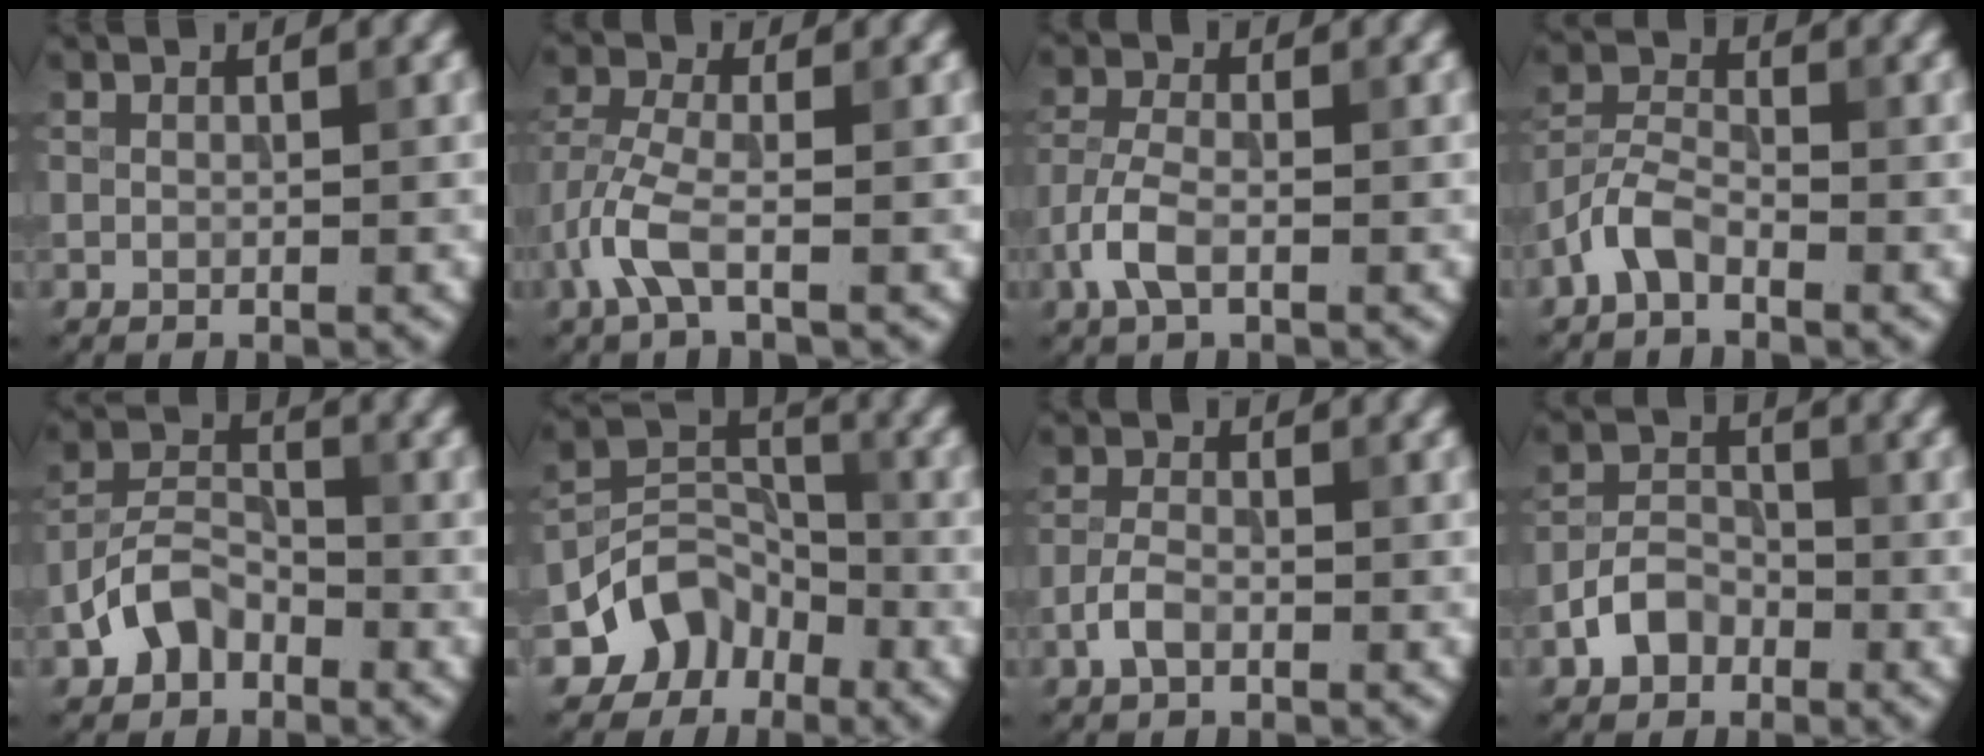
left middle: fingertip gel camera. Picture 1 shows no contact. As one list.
[{"total": 3.9, "force": [-1.9, 1.3, 3.1], "torque": [-0.079, 0.001, -0.051]}, {"total": 3.1, "force": [-1.4, 1.4, 2.4], "torque": [-0.056, 0.001, -0.036]}, {"total": 3.1, "force": [-2.1, 1.4, 1.9], "torque": [-0.038, 0.011, -0.053]}, {"total": 4.3, "force": [-2.5, 2.8, 2.2], "torque": [-0.041, 0.009, -0.056]}, {"total": 5.1, "force": [-2.9, 3.9, 1.5], "torque": [-0.008, 0.006, -0.058]}, {"total": 2.0, "force": [-1.1, 1.0, 1.4], "torque": [-0.028, 0.004, -0.026]}, {"total": 3.4, "force": [-1.9, 2.3, 1.7], "torque": [-0.028, 0.009, -0.041]}]